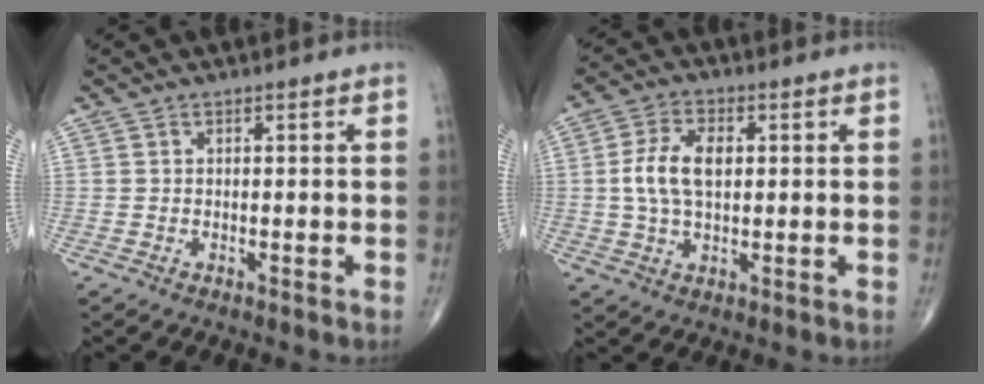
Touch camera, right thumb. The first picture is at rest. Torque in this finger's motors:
{"motor_torque": [0.15, 0.13, 0.71, 0.36, 0.03]}